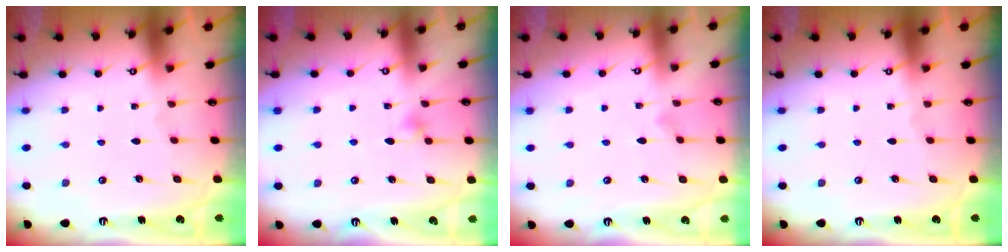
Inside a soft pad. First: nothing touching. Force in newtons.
{"total": 5.4, "press": 5.3, "slide": 1.2}
{"total": 6.0, "press": 6.0, "slide": 0.2}
{"total": 0.0}